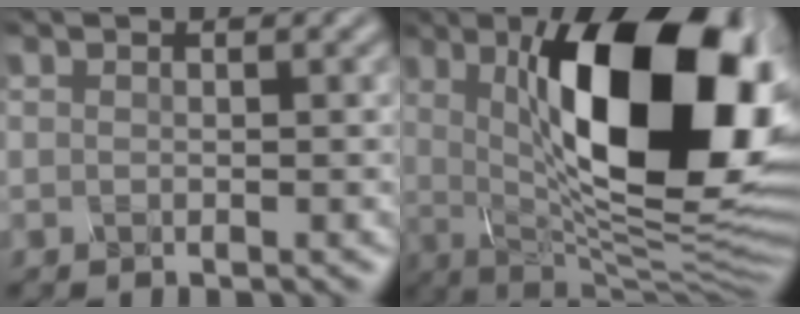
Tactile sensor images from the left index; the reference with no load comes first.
{"total": 15.9, "force": [3.6, 6.0, 14.3], "torque": [-0.203, -0.006, 0.050]}